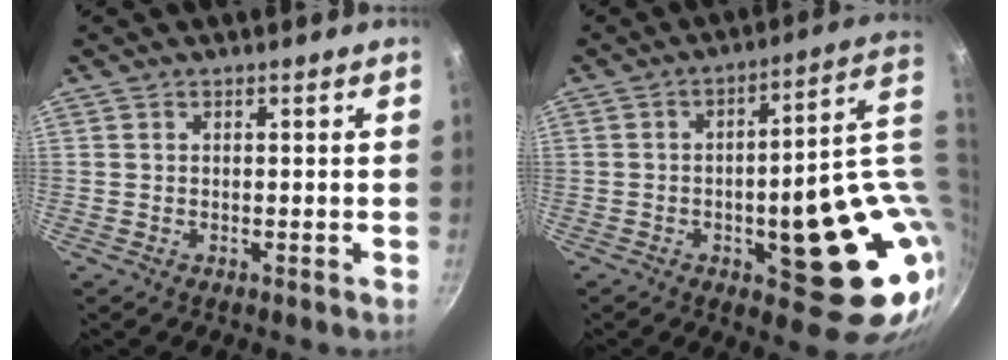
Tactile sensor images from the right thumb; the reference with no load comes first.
{"total": 22.4, "force": [-0.1, 8.1, 20.8], "torque": [-0.221, -0.001, 0.013]}